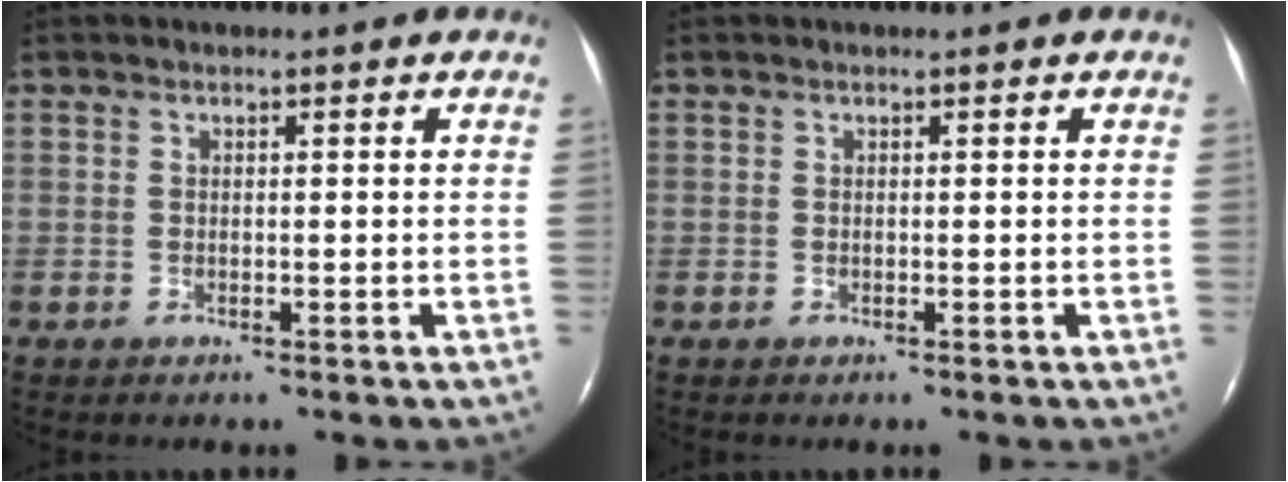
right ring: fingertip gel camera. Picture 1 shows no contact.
{"total": 0.0}